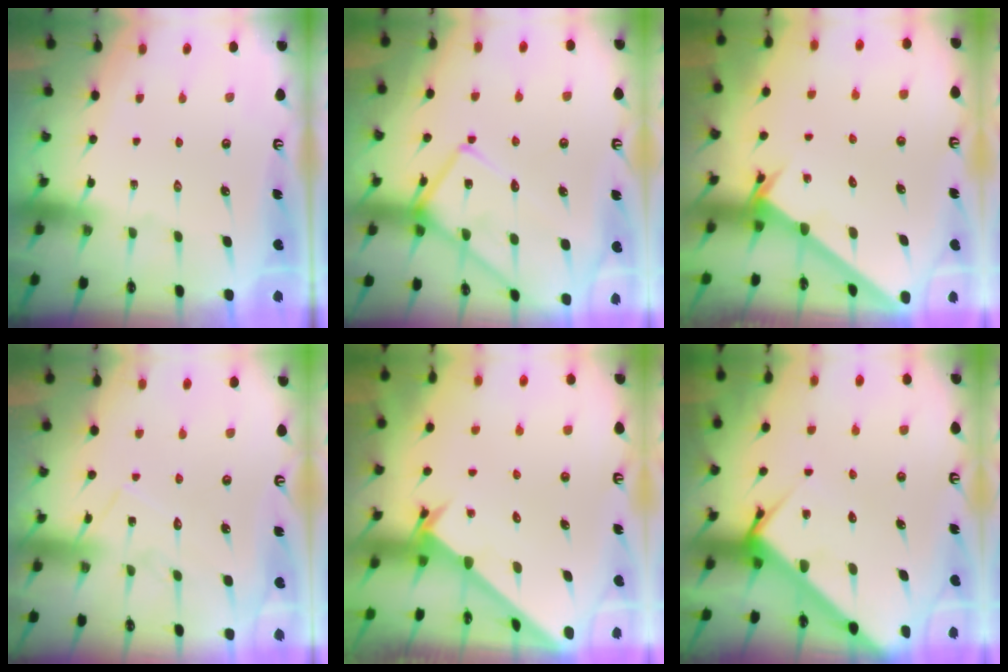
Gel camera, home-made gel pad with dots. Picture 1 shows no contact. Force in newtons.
{"total": 15.2, "press": 15.2, "slide": 1.5}
{"total": 2.3, "press": 2.3, "slide": 0.2}
{"total": 9.2, "press": 9.2, "slide": 0.3}
{"total": 2.6, "press": 2.6, "slide": 0.2}
{"total": 6.1, "press": 6.1, "slide": 0.6}